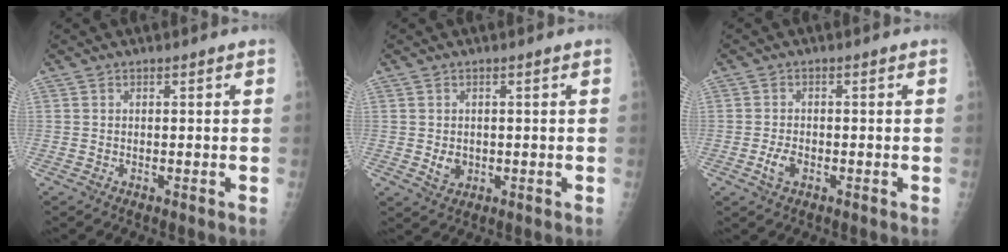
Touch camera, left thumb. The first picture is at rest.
{"total": 2.9, "force": [-0.1, 2.2, 1.9], "torque": [-0.019, -0.002, 0.006]}
{"total": 2.8, "force": [-1.0, 1.5, 2.1], "torque": [-0.042, 0.007, -0.018]}